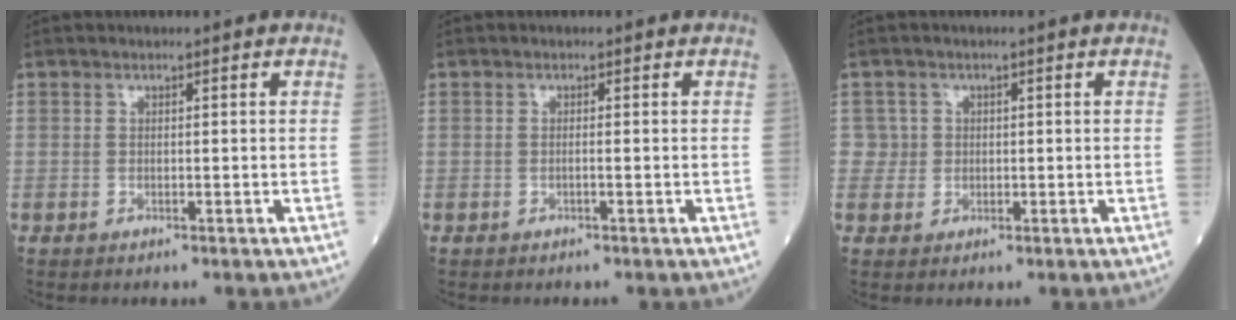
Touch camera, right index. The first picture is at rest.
{"total": 0.5, "force": [-0.2, -0.1, 0.5], "torque": [-0.009, 0.001, -0.004]}
{"total": 2.2, "force": [0.2, 2.2, -0.3], "torque": [0.022, 0.006, -0.002]}